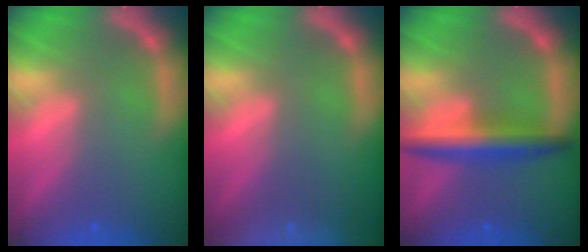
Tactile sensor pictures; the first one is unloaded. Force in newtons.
{"total": 10.0}
{"total": 5.0}